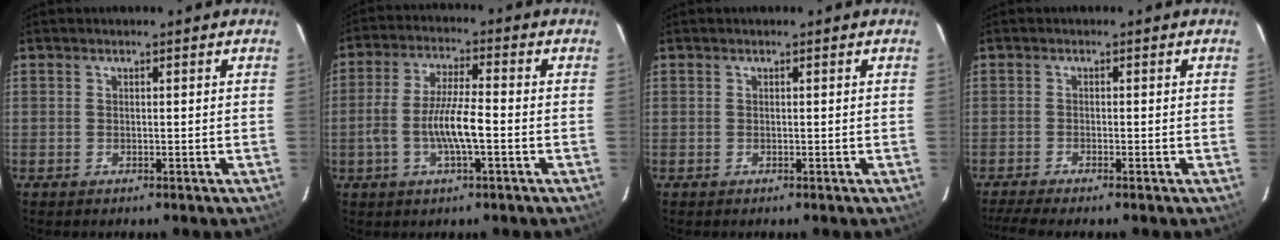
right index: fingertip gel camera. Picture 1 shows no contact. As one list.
[{"total": 8.7, "force": [-2.4, 1.5, 8.2], "torque": [-0.164, 0.002, -0.044]}, {"total": 0.0}, {"total": 3.7, "force": [-3.4, -1.0, 1.1], "torque": [-0.038, -0.010, -0.065]}]